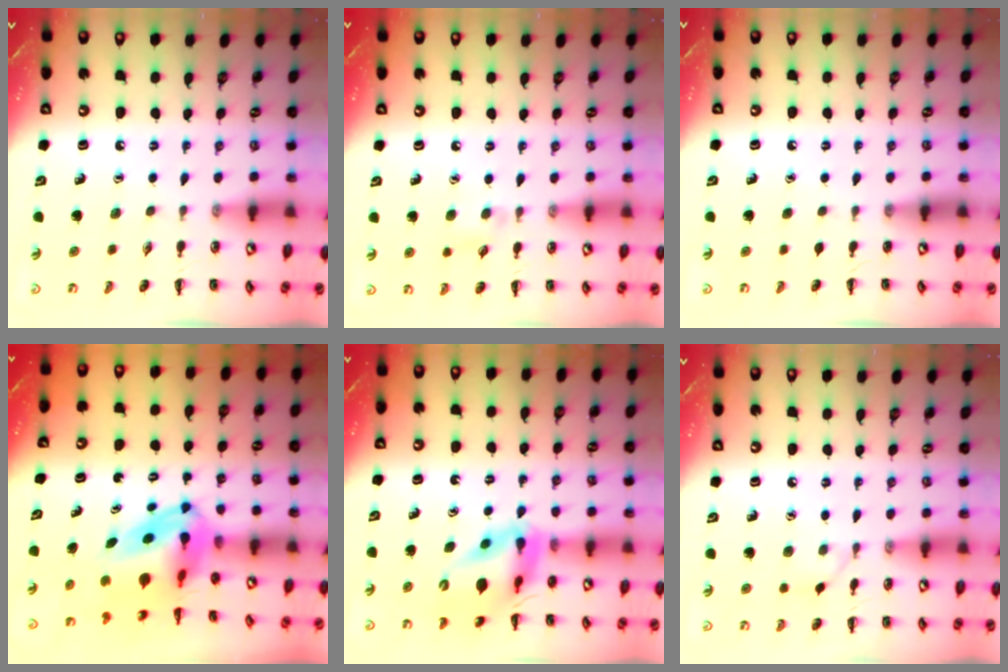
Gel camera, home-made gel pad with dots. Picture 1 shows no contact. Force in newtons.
{"total": 5.0, "press": 4.6, "slide": 1.8}
{"total": 0.0}
{"total": 7.7, "press": 7.3, "slide": 2.5}
{"total": 10.5, "press": 10.0, "slide": 3.1}
{"total": 2.8, "press": 2.5, "slide": 1.1}